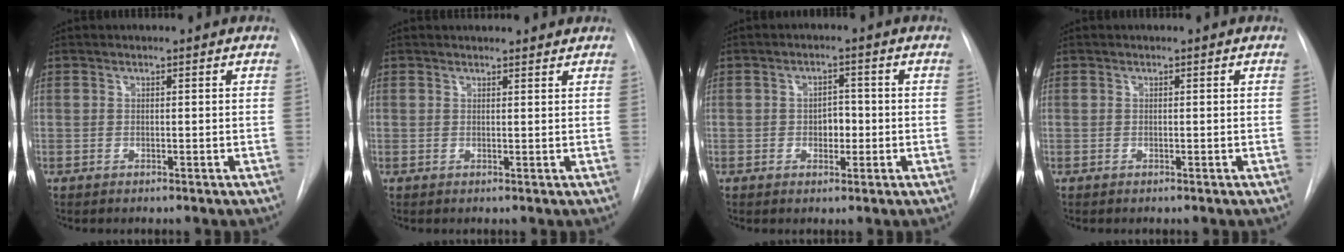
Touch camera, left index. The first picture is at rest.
{"total": 5.1, "force": [4.8, 1.1, 1.4], "torque": [-0.015, 0.014, 0.050]}
{"total": 2.8, "force": [-0.8, 1.8, 2.0], "torque": [-0.021, 0.000, -0.011]}
{"total": 0.0}